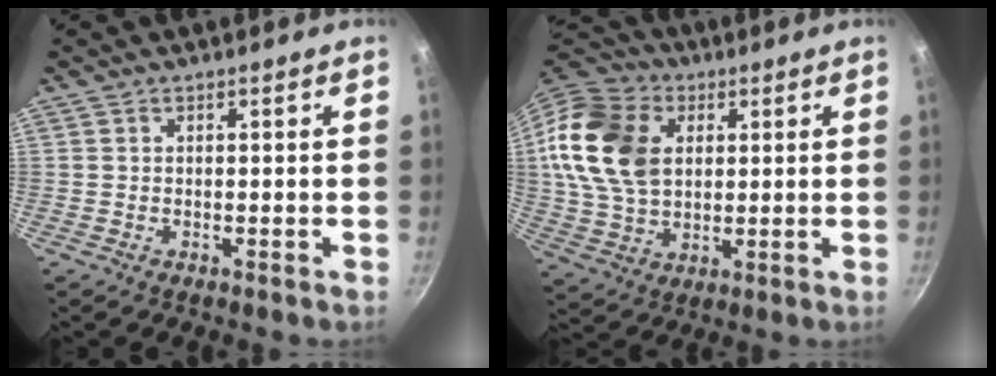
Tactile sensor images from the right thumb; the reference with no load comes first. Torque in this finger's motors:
{"motor_torque": [-0.12, 0.74, 0.93, -0.05, 0.14]}